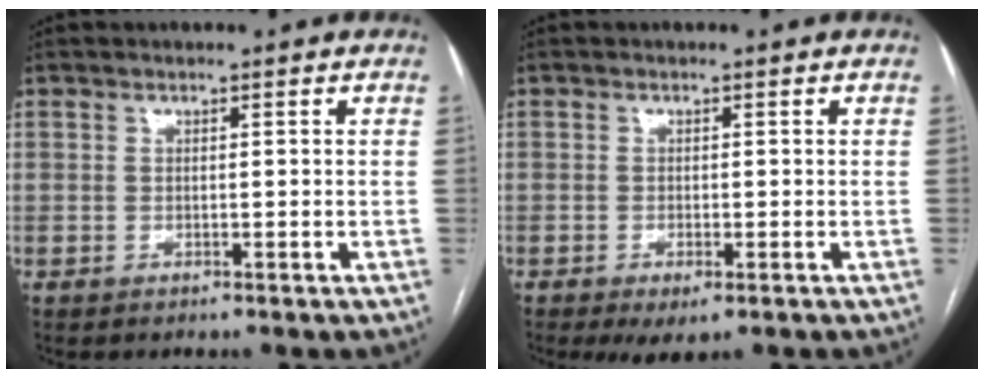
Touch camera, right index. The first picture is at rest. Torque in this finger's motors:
{"motor_torque": [0.51, -0.31, 0.23, 0.05]}